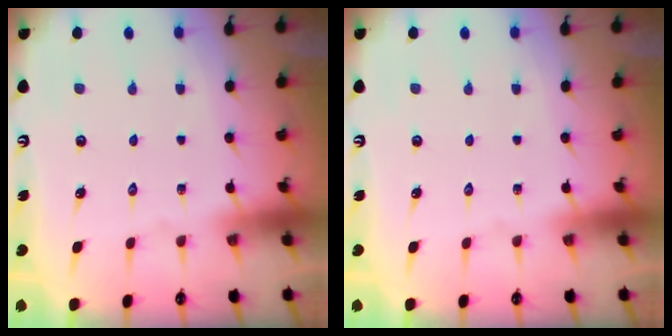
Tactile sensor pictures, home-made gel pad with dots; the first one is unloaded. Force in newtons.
{"total": 0.0}